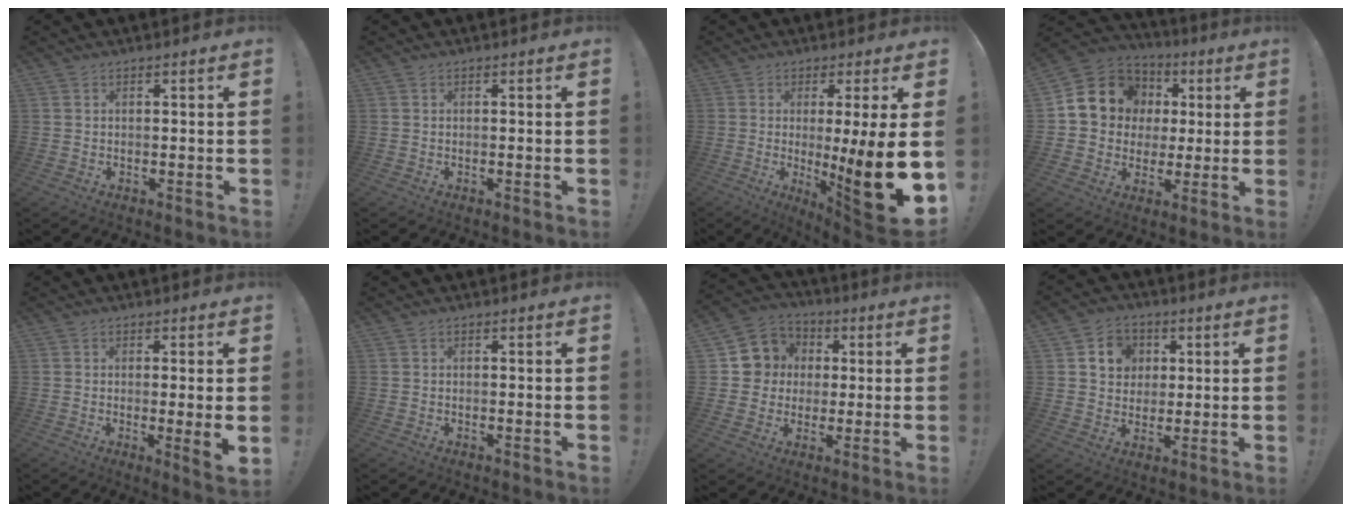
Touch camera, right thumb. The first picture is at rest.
{"total": 0.5, "force": [-0.2, -0.4, 0.3], "torque": [-0.001, -0.005, -0.003]}
{"total": 18.5, "force": [-2.0, 0.9, 18.4], "torque": [-0.268, -0.020, -0.028]}
{"total": 13.9, "force": [3.8, 12.4, 5.0], "torque": [-0.068, -0.009, 0.092]}
{"total": 5.0, "force": [0.0, -0.4, 4.9], "torque": [-0.067, -0.013, 0.002]}
{"total": 0.0}
{"total": 10.2, "force": [1.0, 9.8, 2.6], "torque": [-0.030, 0.005, 0.028]}
{"total": 8.8, "force": [2.7, 7.9, 2.6], "torque": [-0.039, -0.011, 0.056]}